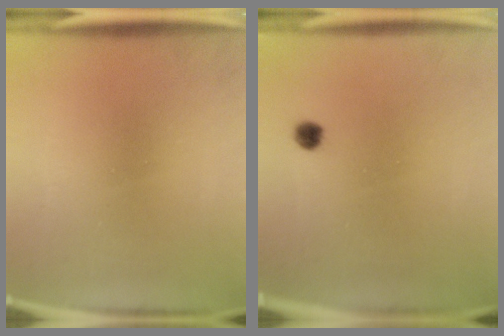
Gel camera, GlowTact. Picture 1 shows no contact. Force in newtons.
{"total": 1.8}